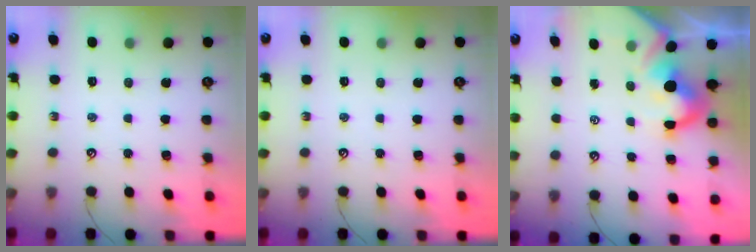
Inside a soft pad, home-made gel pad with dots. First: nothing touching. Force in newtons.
{"total": 0.0}
{"total": 5.8, "press": 5.7, "slide": 1.2}